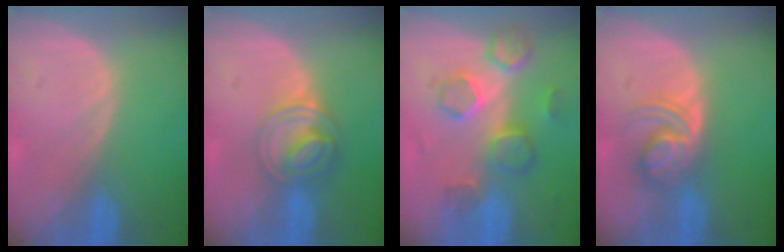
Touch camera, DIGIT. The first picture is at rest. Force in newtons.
{"total": 6.3, "press": 5.4, "slide": 3.2}
{"total": 8.7, "press": 7.6, "slide": 4.2}
{"total": 5.7, "press": 5.4, "slide": 1.9}